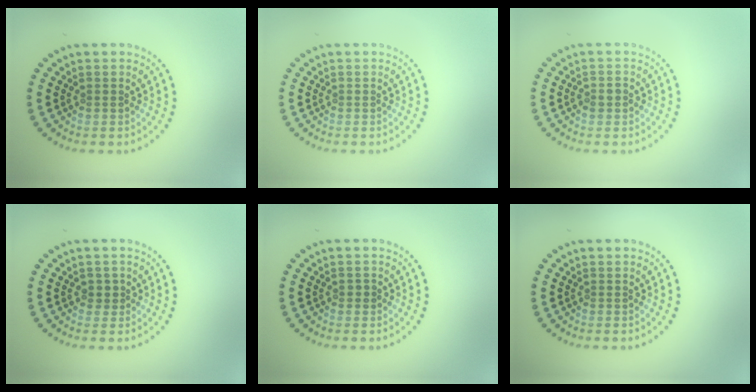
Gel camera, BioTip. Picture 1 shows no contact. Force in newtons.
{"total": 0.0}
{"total": 1.1, "press": 1.1, "slide": 0.1}
{"total": 1.0, "press": 0.8, "slide": 0.5}
{"total": 0.7, "press": 0.6, "slide": 0.1}
{"total": 0.0}